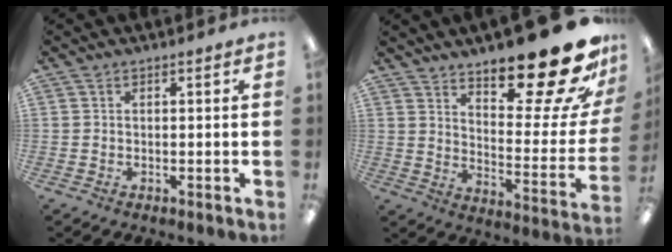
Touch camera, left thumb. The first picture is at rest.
{"total": 23.8, "force": [17.3, 6.8, 14.9], "torque": [-0.189, -0.126, 0.275]}